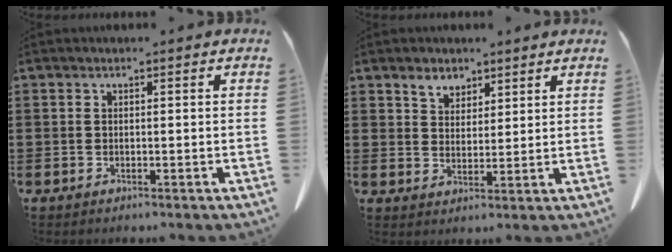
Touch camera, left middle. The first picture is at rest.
{"total": 3.7, "force": [3.0, 2.1, 0.6], "torque": [-0.015, 0.000, 0.055]}